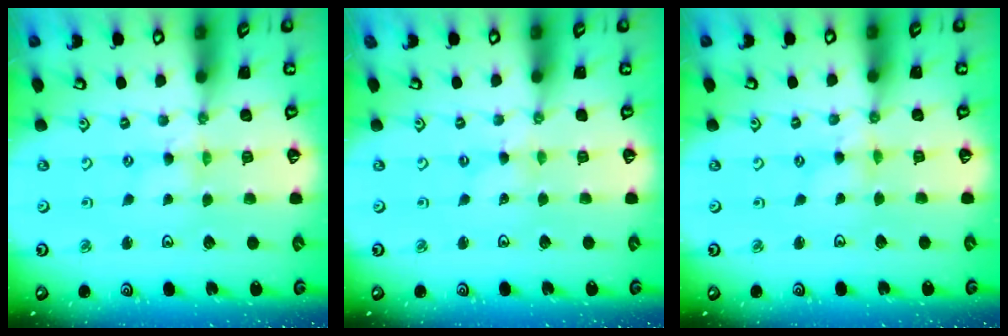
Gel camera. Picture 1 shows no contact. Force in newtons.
{"total": 0.0}
{"total": 1.1, "press": 1.1, "slide": 0.1}